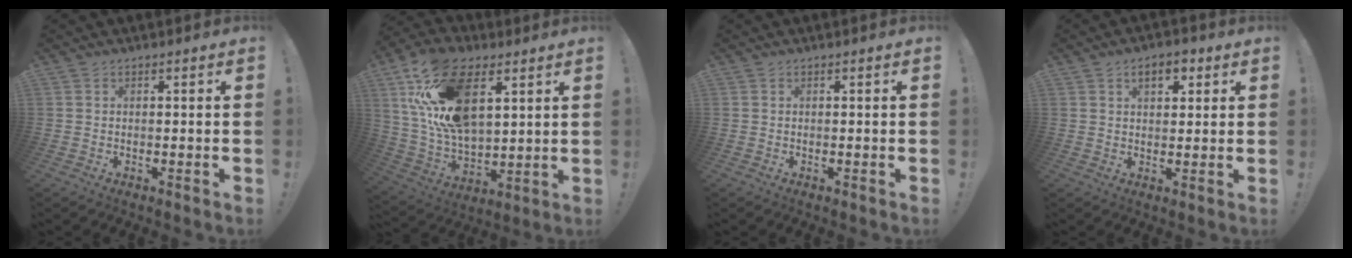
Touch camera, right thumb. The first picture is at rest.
{"total": 22.7, "force": [9.2, 12.7, 16.3], "torque": [-0.323, -0.033, 0.166]}
{"total": 0.0}
{"total": 5.6, "force": [2.6, 3.3, 3.7], "torque": [-0.048, 0.001, 0.042]}